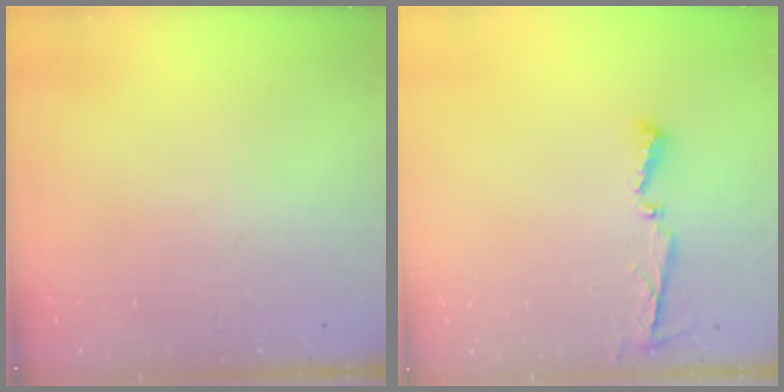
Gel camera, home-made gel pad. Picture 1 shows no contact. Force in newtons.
{"total": 4.9, "press": 4.9, "slide": 0.5}